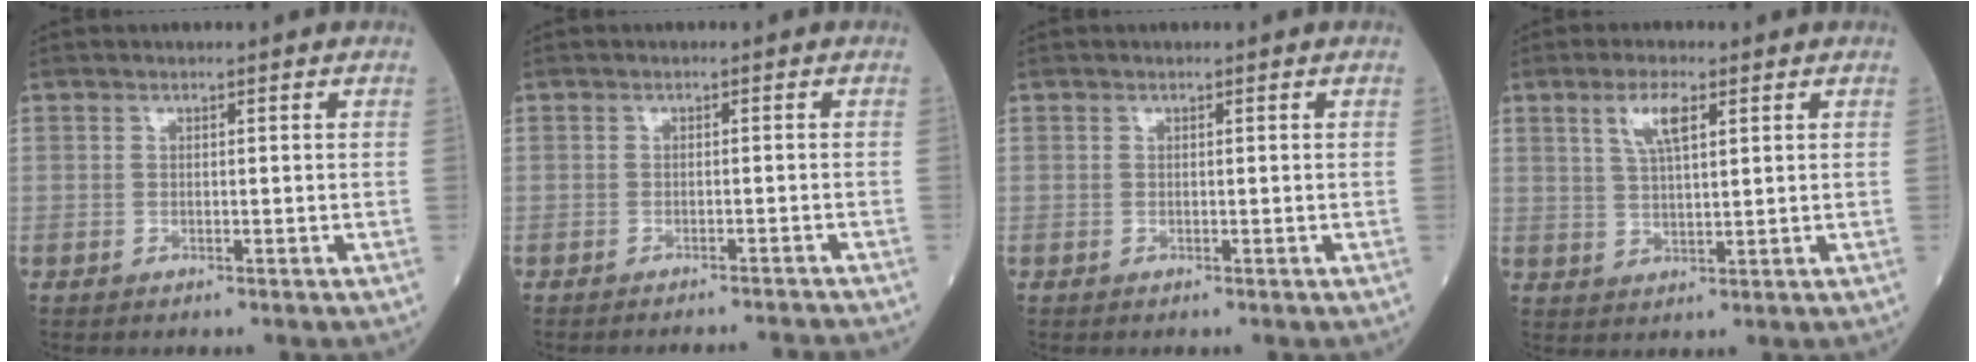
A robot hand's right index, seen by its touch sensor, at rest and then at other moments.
{"total": 5.9, "force": [-5.8, -1.0, 0.6], "torque": [-0.005, -0.008, -0.067]}
{"total": 0.0}
{"total": 5.0, "force": [2.4, 1.1, 4.3], "torque": [-0.088, 0.005, 0.048]}